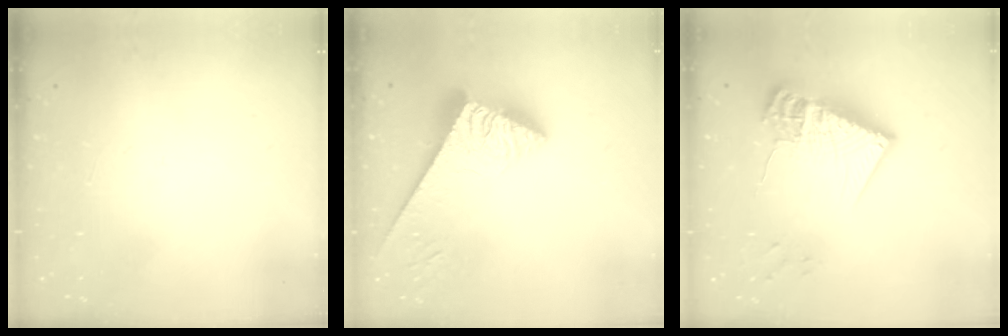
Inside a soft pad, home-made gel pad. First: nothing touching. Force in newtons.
{"total": 4.4, "press": 4.3, "slide": 0.8}
{"total": 19.8, "press": 19.7, "slide": 1.9}